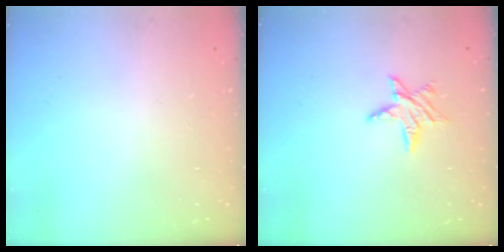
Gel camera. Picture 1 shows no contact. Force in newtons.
{"total": 6.3, "press": 6.3, "slide": 0.3}